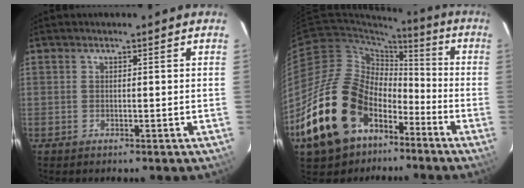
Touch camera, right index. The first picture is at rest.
{"total": 22.7, "force": [-11.8, 14.6, 12.8], "torque": [-0.263, 0.006, -0.185]}